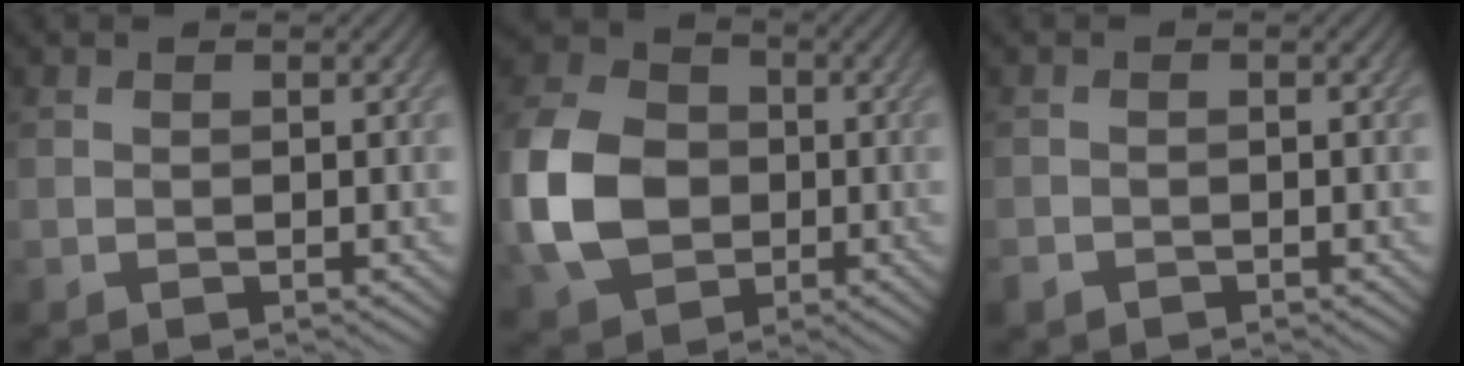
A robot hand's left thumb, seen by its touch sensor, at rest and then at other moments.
{"total": 13.0, "force": [-1.7, 10.2, 7.9], "torque": [-0.213, 0.001, -0.043]}
{"total": 1.3, "force": [-0.9, 0.9, 0.3], "torque": [-0.006, -0.005, -0.021]}